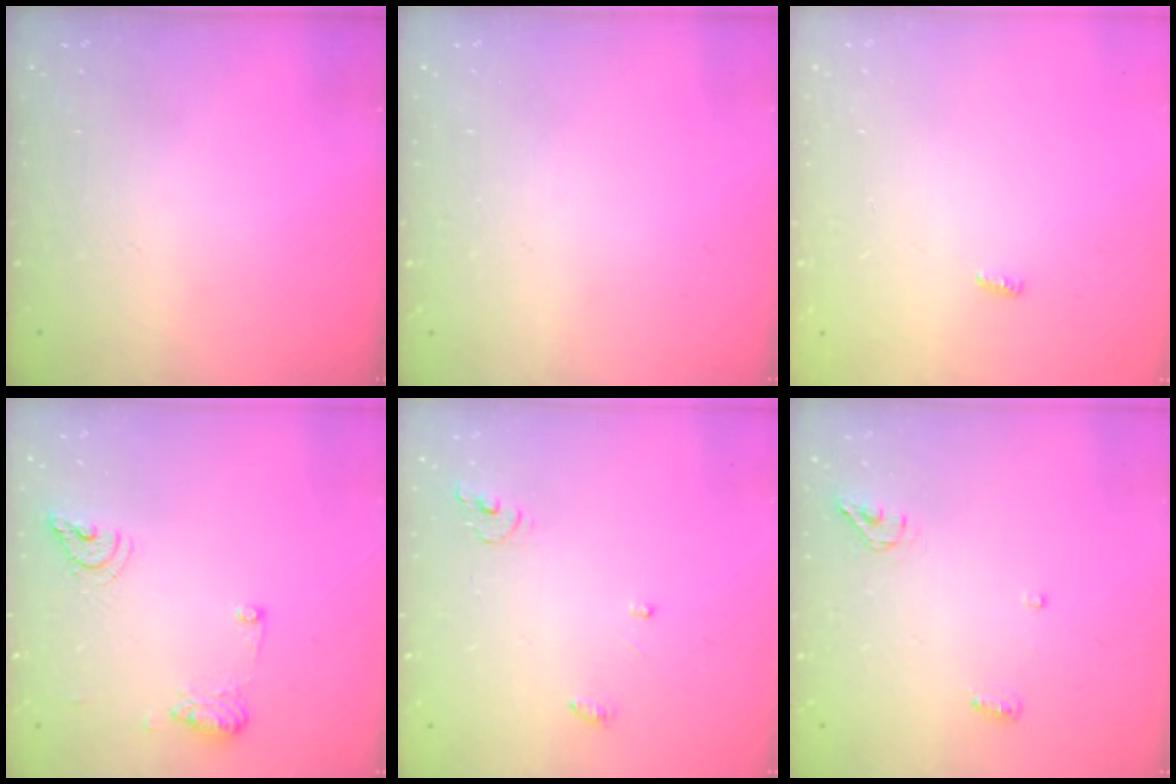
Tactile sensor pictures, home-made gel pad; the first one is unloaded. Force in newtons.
{"total": 0.0}
{"total": 3.4, "press": 3.3, "slide": 0.6}
{"total": 9.6, "press": 9.5, "slide": 1.4}
{"total": 4.2, "press": 4.1, "slide": 0.3}
{"total": 6.3, "press": 5.0, "slide": 3.9}